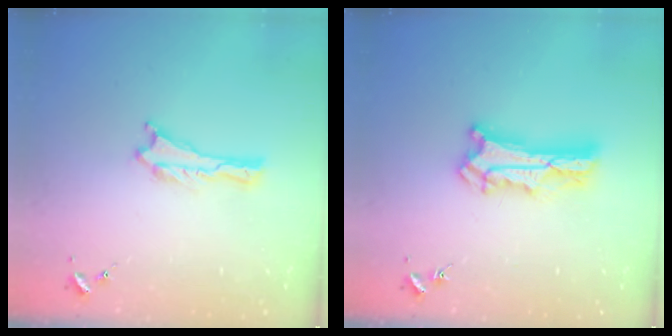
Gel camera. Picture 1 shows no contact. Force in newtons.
{"total": 8.5, "press": 8.5, "slide": 0.6}